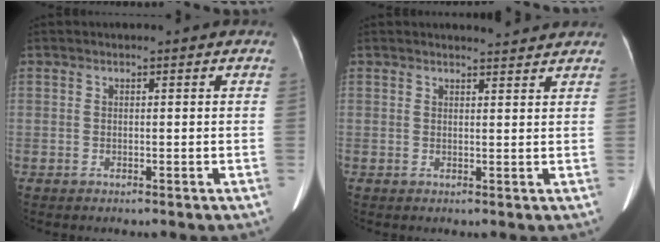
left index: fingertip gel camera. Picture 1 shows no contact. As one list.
[{"total": 2.9, "force": [2.9, 0.0, 0.3], "torque": [-0.009, 0.003, 0.036]}]